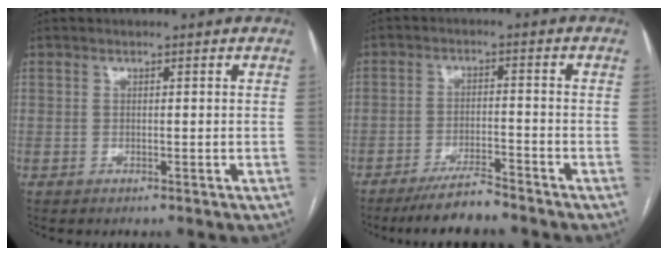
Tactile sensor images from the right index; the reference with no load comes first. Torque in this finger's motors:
{"motor_torque": [0.04, 0.02, -0.05, -0.04]}